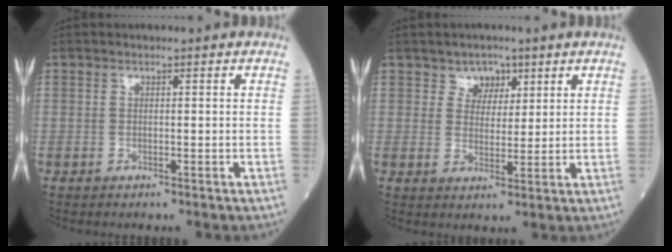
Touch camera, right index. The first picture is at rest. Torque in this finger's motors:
{"motor_torque": [0.19, 0.12, 0.00, 0.00]}